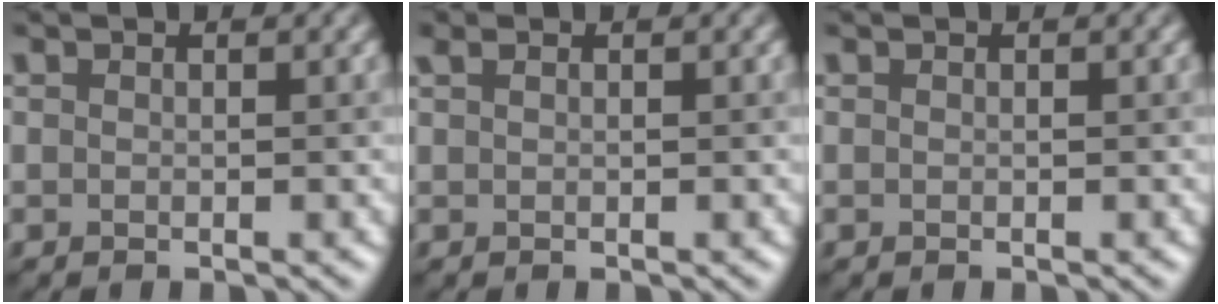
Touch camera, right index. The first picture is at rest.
{"total": 0.8, "force": [0.6, 0.2, 0.5], "torque": [-0.012, 0.003, 0.010]}
{"total": 0.0}